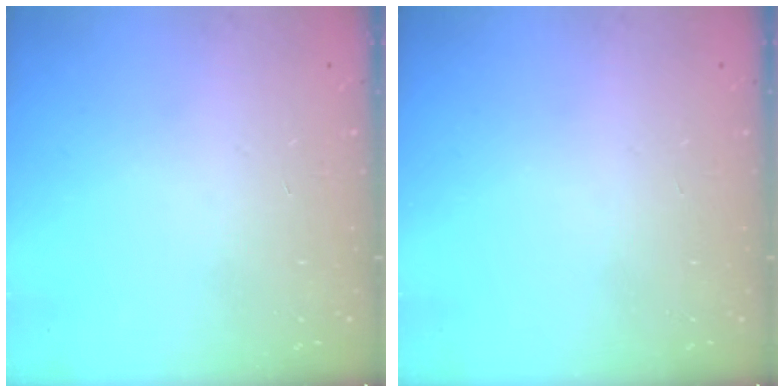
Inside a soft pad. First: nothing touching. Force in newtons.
{"total": 0.0}